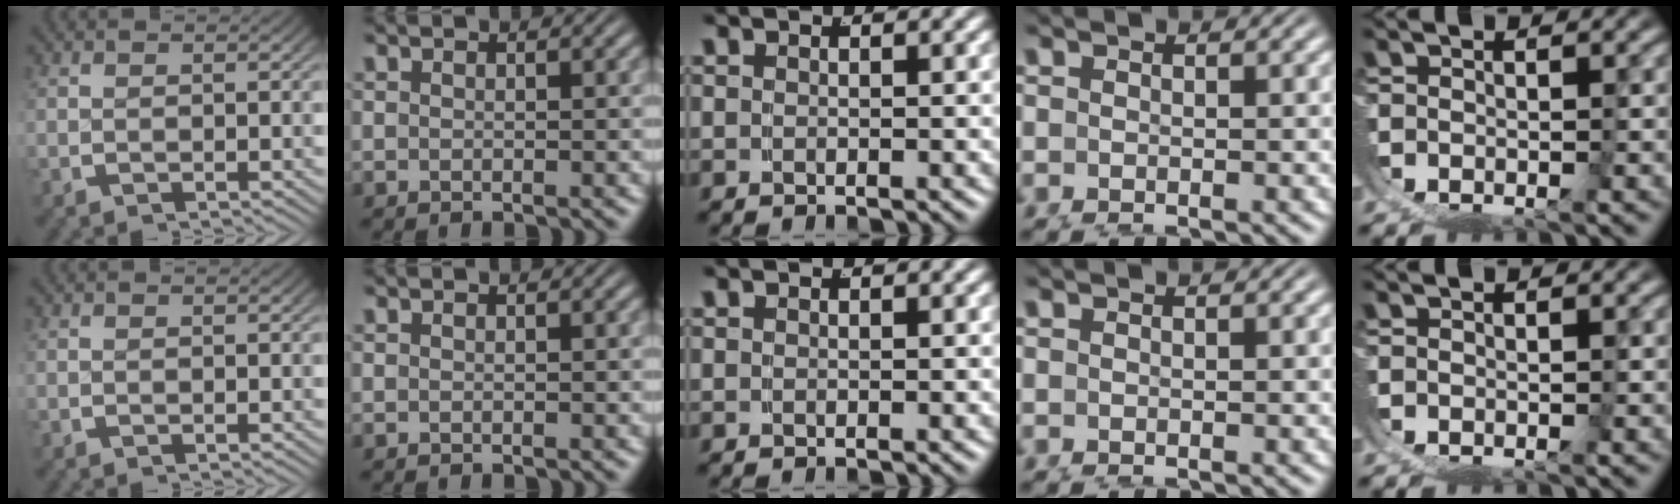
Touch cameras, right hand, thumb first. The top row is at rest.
{}